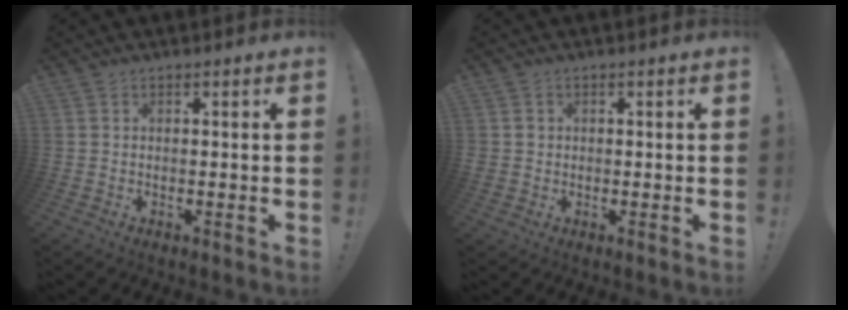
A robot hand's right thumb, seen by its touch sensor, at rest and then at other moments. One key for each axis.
{"total": 1.9, "fx": 0.3, "fy": 1.8, "fz": 0.3, "tx": 0.003, "ty": 0.000, "tz": 0.004}